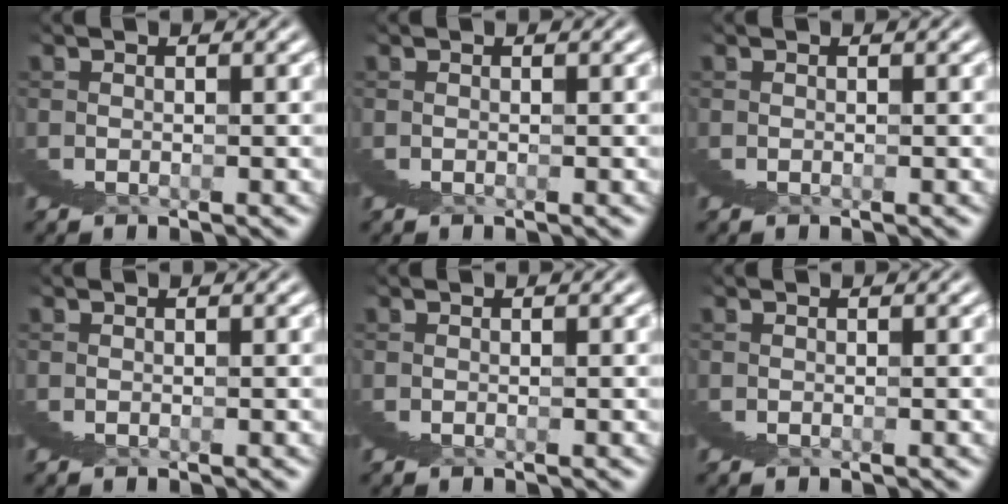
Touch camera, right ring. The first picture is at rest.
{"total": 0.0}
{"total": 0.0}
{"total": 0.0}
{"total": 0.0}
{"total": 0.0}